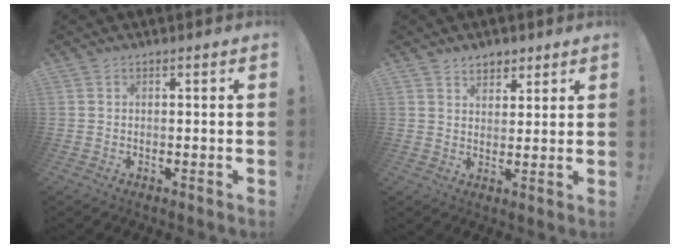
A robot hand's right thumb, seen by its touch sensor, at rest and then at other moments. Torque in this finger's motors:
{"motor_torque": [-0.01, 0.01, 0.07, 0.08, 0.00]}